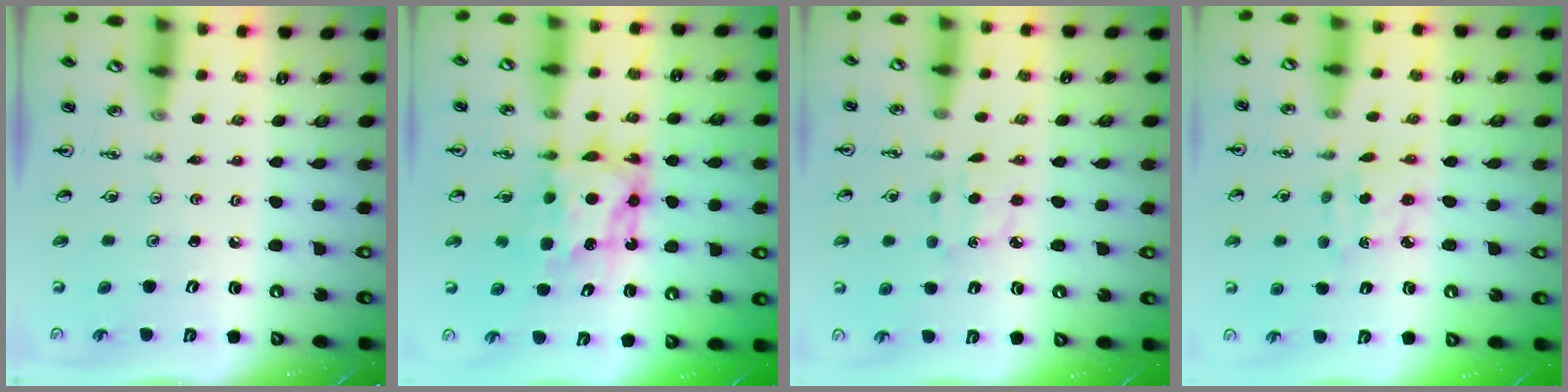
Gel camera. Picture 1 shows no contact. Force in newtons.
{"total": 6.8, "press": 6.8, "slide": 0.7}
{"total": 4.2, "press": 4.1, "slide": 0.5}
{"total": 3.0, "press": 3.0, "slide": 0.2}